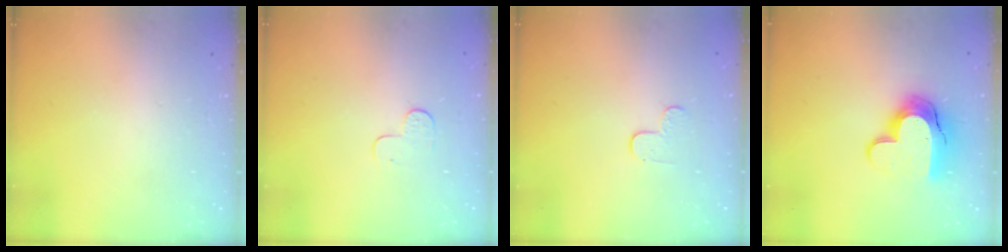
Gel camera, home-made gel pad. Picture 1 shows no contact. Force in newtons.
{"total": 3.1, "press": 3.1, "slide": 0.3}
{"total": 3.7, "press": 3.7, "slide": 0.4}
{"total": 14.0, "press": 14.0, "slide": 1.0}